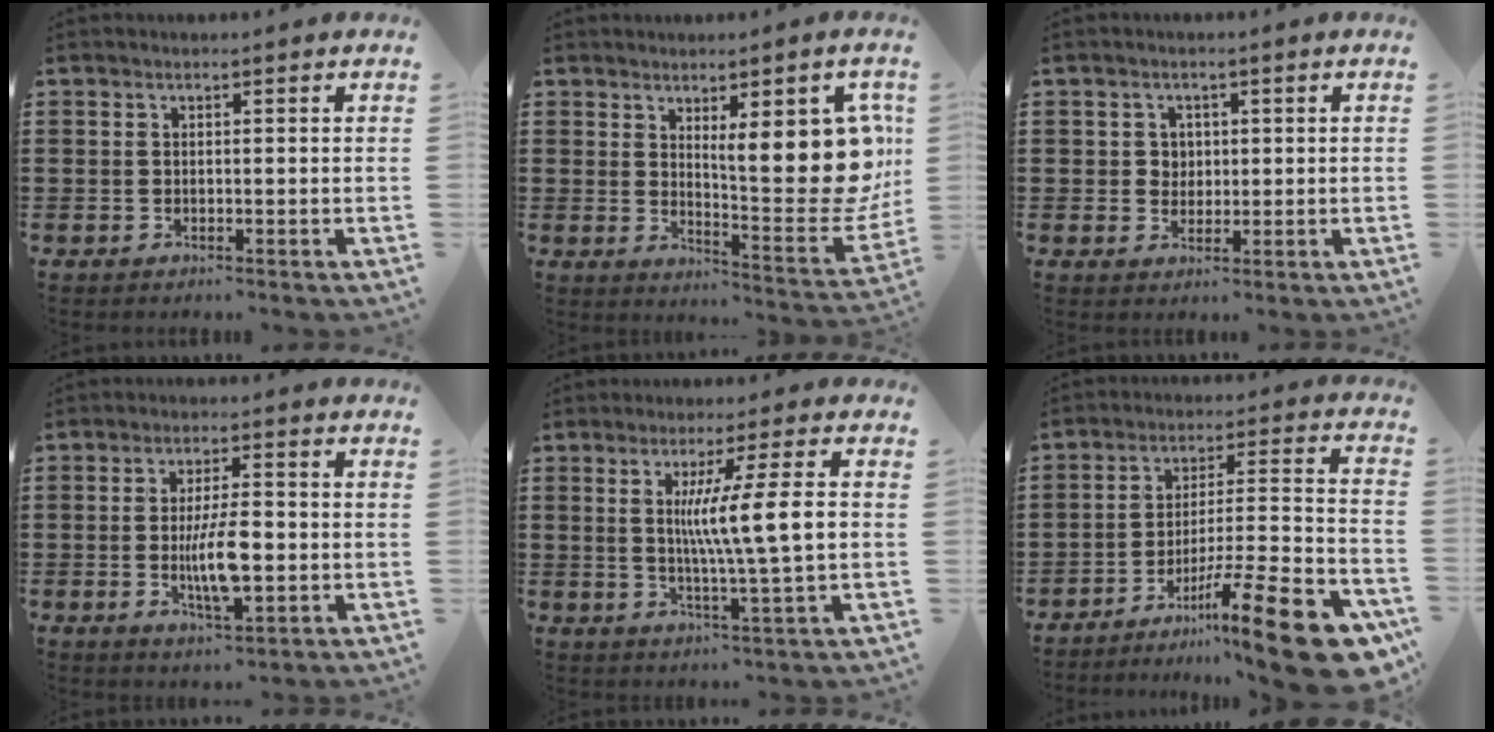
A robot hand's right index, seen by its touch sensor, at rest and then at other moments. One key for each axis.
{"total": 13.8, "fx": 4.4, "fy": 4.8, "fz": 12.1, "tx": -0.150, "ty": -0.026, "tz": 0.076}
{"total": 2.3, "fx": 0.5, "fy": 2.2, "fz": 0.7, "tx": -0.022, "ty": 0.011, "tz": 0.007}
{"total": 8.1, "fx": -1.1, "fy": 2.4, "fz": 7.6, "tx": -0.158, "ty": -0.009, "tz": -0.025}
{"total": 9.0, "fx": 0.9, "fy": -0.4, "fz": 9.0, "tx": -0.164, "ty": -0.004, "tz": 0.007}
{"total": 16.8, "fx": -10.8, "fy": 1.6, "fz": 12.7, "tx": -0.176, "ty": 0.044, "tz": -0.182}